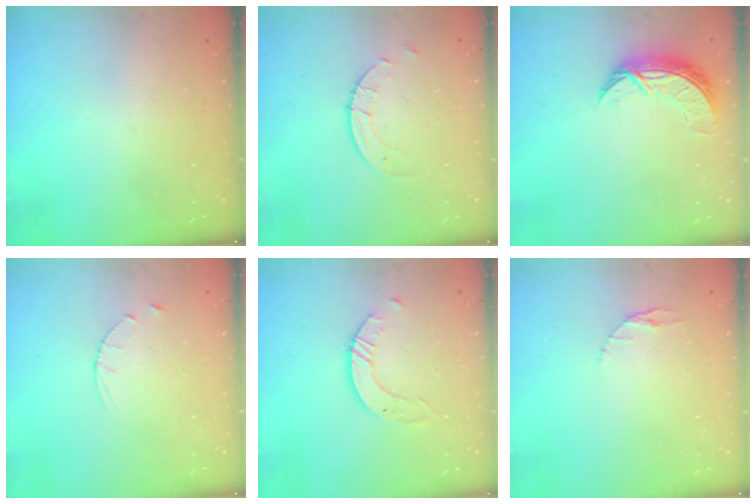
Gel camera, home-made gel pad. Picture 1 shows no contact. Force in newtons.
{"total": 2.6, "press": 2.6, "slide": 0.2}
{"total": 7.7, "press": 7.6, "slide": 0.7}
{"total": 3.0, "press": 2.9, "slide": 0.4}
{"total": 2.4, "press": 2.4, "slide": 0.3}
{"total": 2.9, "press": 2.9, "slide": 0.4}